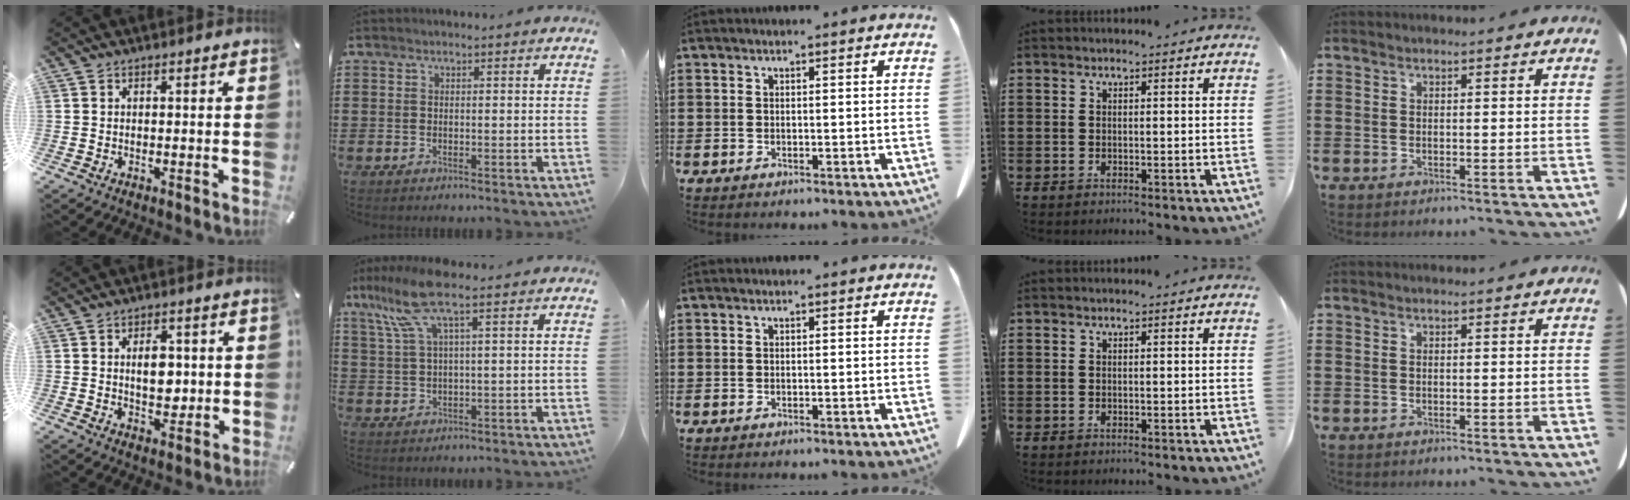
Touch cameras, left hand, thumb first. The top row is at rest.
{"thumb": {"total": 6.9, "force": [0.7, 4.6, 5.2], "torque": [-0.065, -0.006, 0.006]}, "index": {"total": 8.6, "force": [4.6, 1.0, 7.1], "torque": [-0.171, -0.004, 0.077]}}